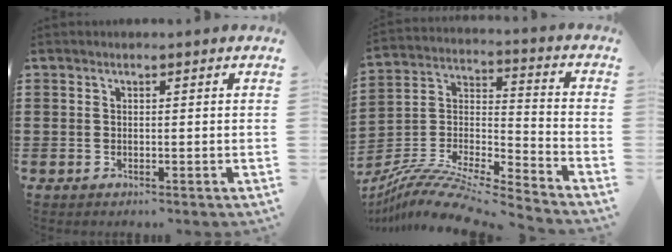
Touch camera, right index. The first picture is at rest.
{"total": 10.2, "force": [-9.0, 1.4, 4.5], "torque": [-0.090, 0.010, -0.183]}